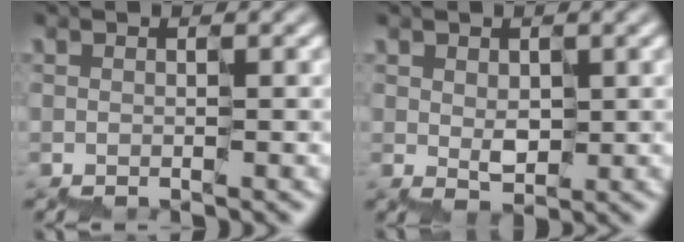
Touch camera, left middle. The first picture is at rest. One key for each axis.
{"total": 2.0, "fx": 0.5, "fy": 1.5, "fz": 1.2, "tx": -0.023, "ty": 0.007, "tz": 0.016}